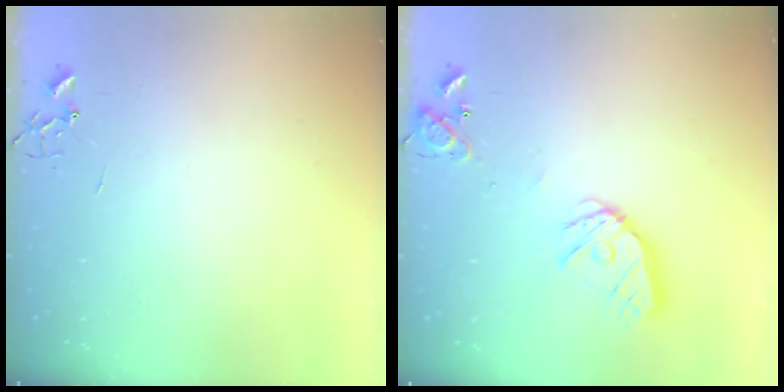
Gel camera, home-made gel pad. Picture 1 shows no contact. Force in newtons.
{"total": 15.4, "press": 15.3, "slide": 2.1}